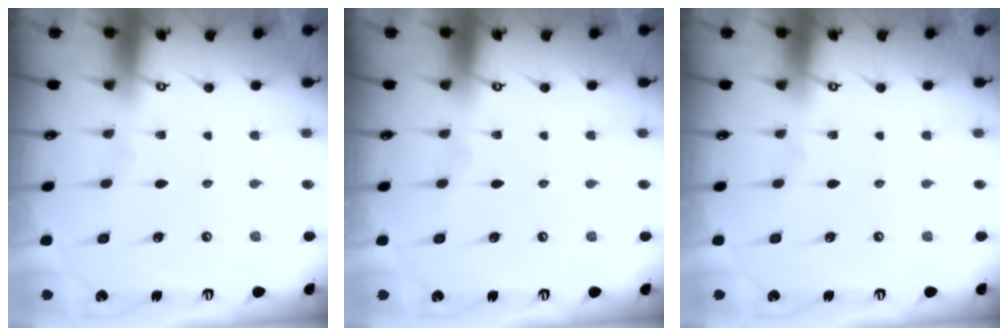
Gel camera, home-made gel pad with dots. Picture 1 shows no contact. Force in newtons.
{"total": 0.0}
{"total": 0.0}